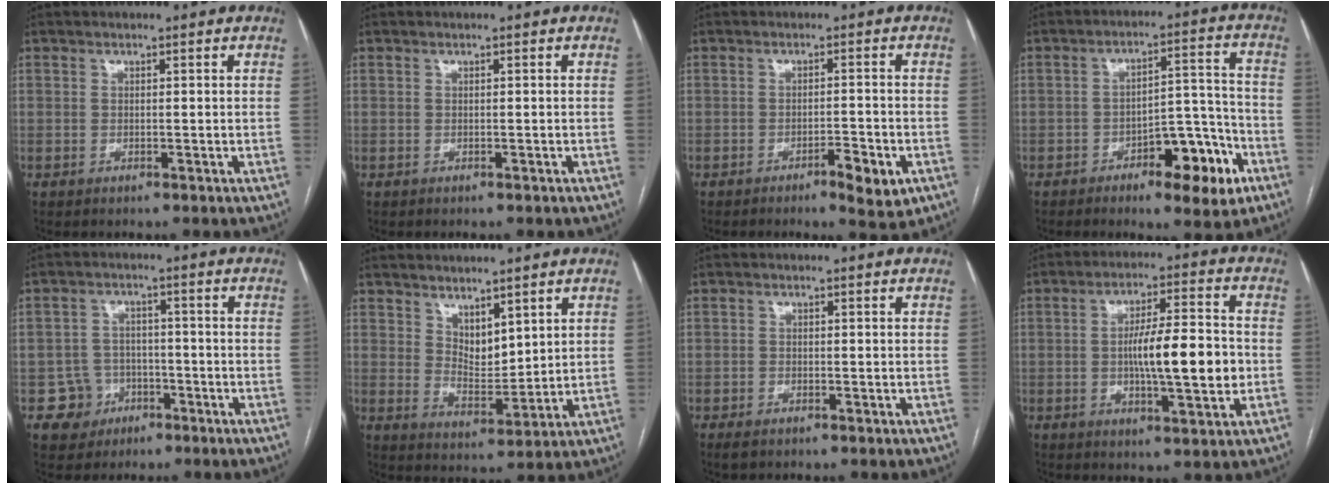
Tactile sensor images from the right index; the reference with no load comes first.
{"total": 0.0}
{"total": 4.8, "force": [-2.5, 1.1, 3.9], "torque": [-0.053, -0.002, -0.032]}
{"total": 11.3, "force": [-5.8, 3.6, 9.0], "torque": [-0.115, 0.022, -0.078]}
{"total": 5.7, "force": [-2.5, 5.0, 0.3], "torque": [0.003, 0.015, -0.036]}
{"total": 5.3, "force": [3.6, 2.4, 3.1], "torque": [-0.052, -0.013, 0.076]}
{"total": 1.8, "force": [-1.3, 0.9, 0.8], "torque": [-0.017, 0.000, -0.016]}
{"total": 11.3, "force": [-1.2, 1.8, 11.1], "torque": [-0.182, 0.009, -0.020]}